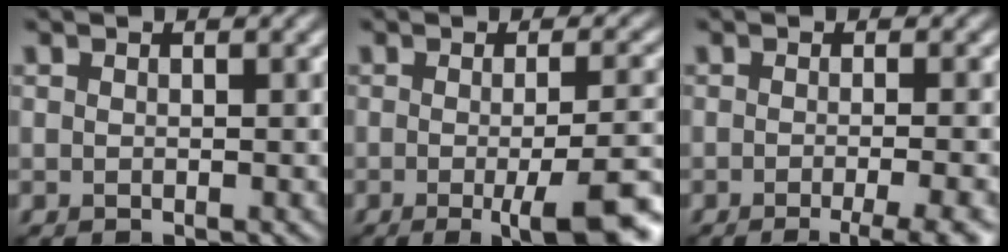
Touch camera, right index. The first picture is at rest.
{"total": 8.6, "force": [-2.9, 2.2, 7.8], "torque": [-0.093, -0.009, -0.035]}
{"total": 5.2, "force": [-2.6, 1.3, 4.3], "torque": [-0.039, -0.002, -0.033]}